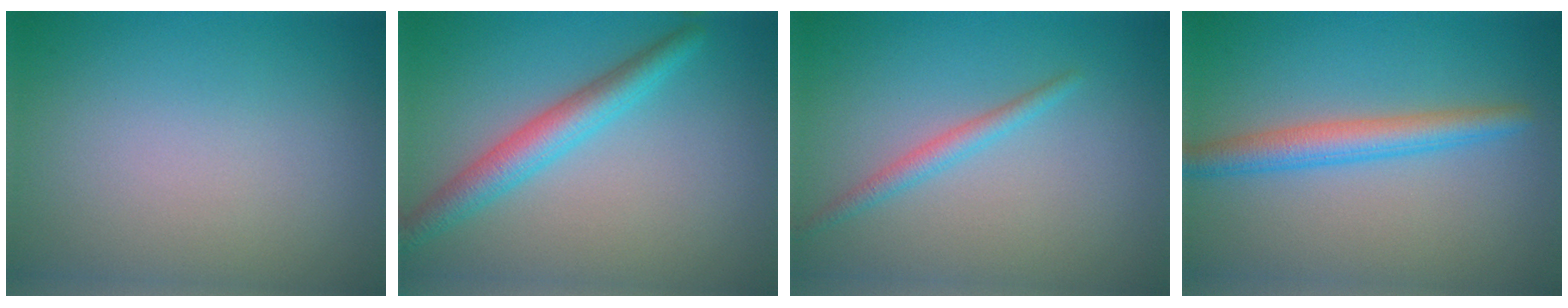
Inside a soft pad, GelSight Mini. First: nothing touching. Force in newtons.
{"total": 3.7, "press": 3.7, "slide": 0.1}
{"total": 1.7, "press": 1.7, "slide": 0.1}
{"total": 3.5, "press": 3.5, "slide": 0.1}